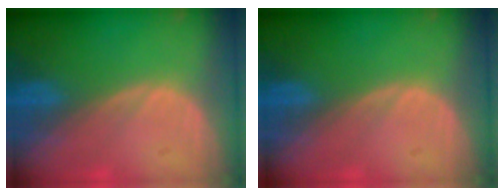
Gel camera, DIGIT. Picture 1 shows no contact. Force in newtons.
{"total": 0.0}